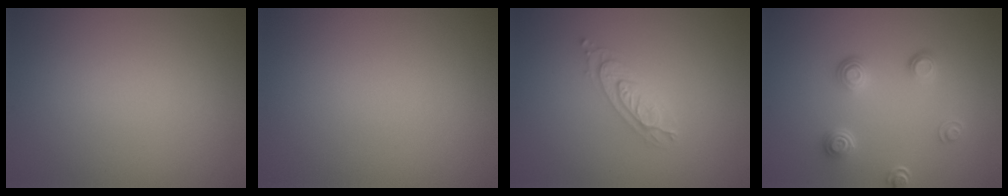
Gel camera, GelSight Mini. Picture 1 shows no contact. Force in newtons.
{"total": 0.0}
{"total": 2.6, "press": 2.6, "slide": 0.5}
{"total": 2.6, "press": 1.7, "slide": 2.0}